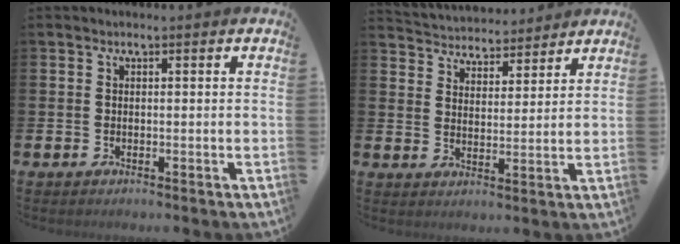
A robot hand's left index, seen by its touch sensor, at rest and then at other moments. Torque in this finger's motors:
{"motor_torque": [1.04, -1.10, 0.26, 0.04]}